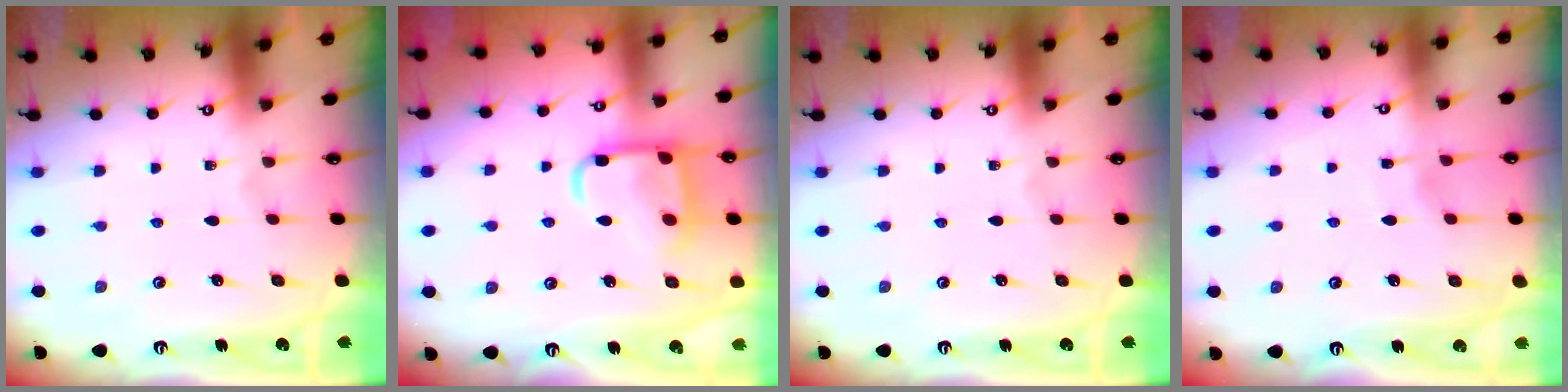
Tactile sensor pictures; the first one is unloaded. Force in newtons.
{"total": 13.3, "press": 13.2, "slide": 1.3}
{"total": 0.0}
{"total": 2.6, "press": 2.5, "slide": 0.2}